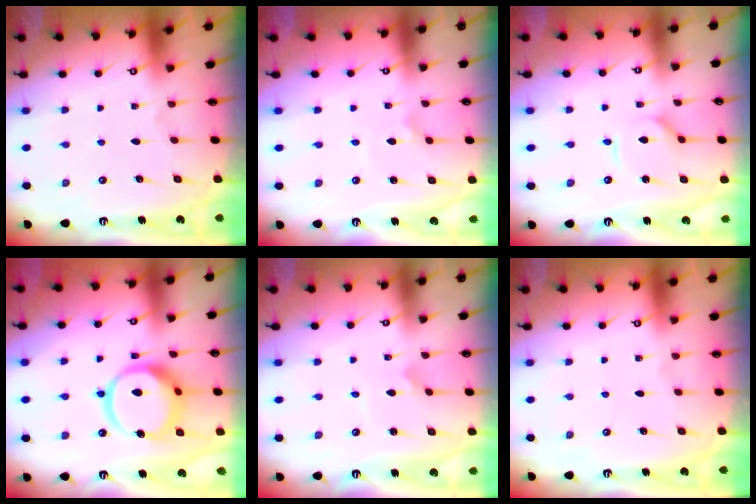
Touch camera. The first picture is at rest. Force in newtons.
{"total": 2.3, "press": 2.3, "slide": 0.1}
{"total": 3.7, "press": 3.7, "slide": 0.5}
{"total": 14.7, "press": 14.6, "slide": 1.9}
{"total": 2.3, "press": 2.3, "slide": 0.2}
{"total": 0.0}